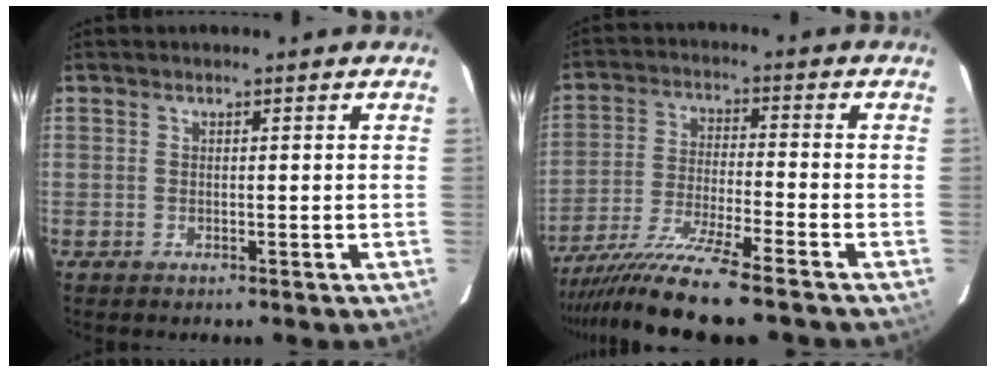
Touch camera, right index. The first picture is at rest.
{"total": 12.3, "force": [-10.2, -0.9, 6.8], "torque": [-0.118, -0.027, -0.177]}